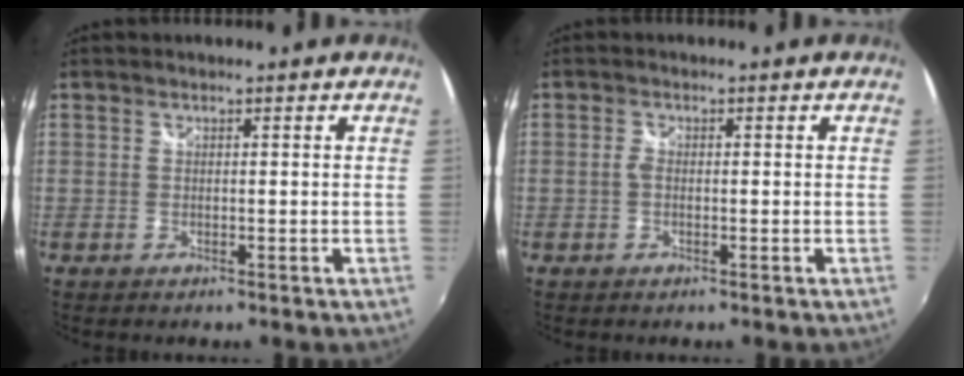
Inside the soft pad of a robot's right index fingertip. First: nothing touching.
{"total": 1.3, "force": [-0.2, 0.6, 1.1], "torque": [-0.025, 0.002, -0.007]}